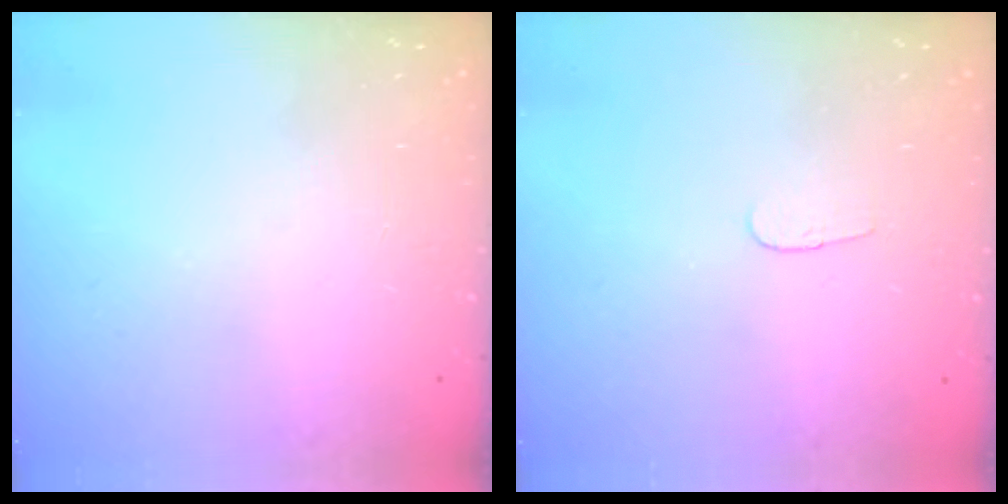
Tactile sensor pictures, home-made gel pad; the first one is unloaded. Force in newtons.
{"total": 2.8, "press": 2.8, "slide": 0.3}